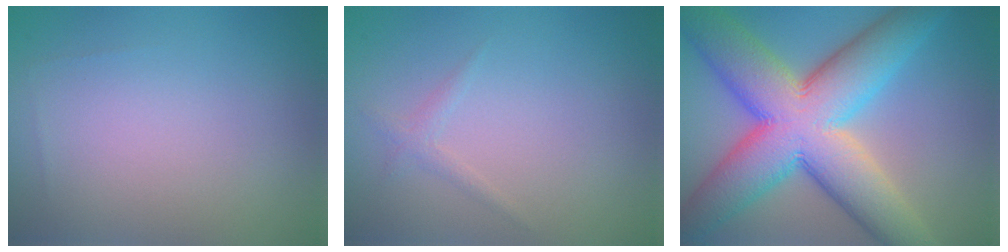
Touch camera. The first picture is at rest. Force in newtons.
{"total": 1.0, "press": 1.0, "slide": 0.0}
{"total": 14.0, "press": 14.0, "slide": 0.7}